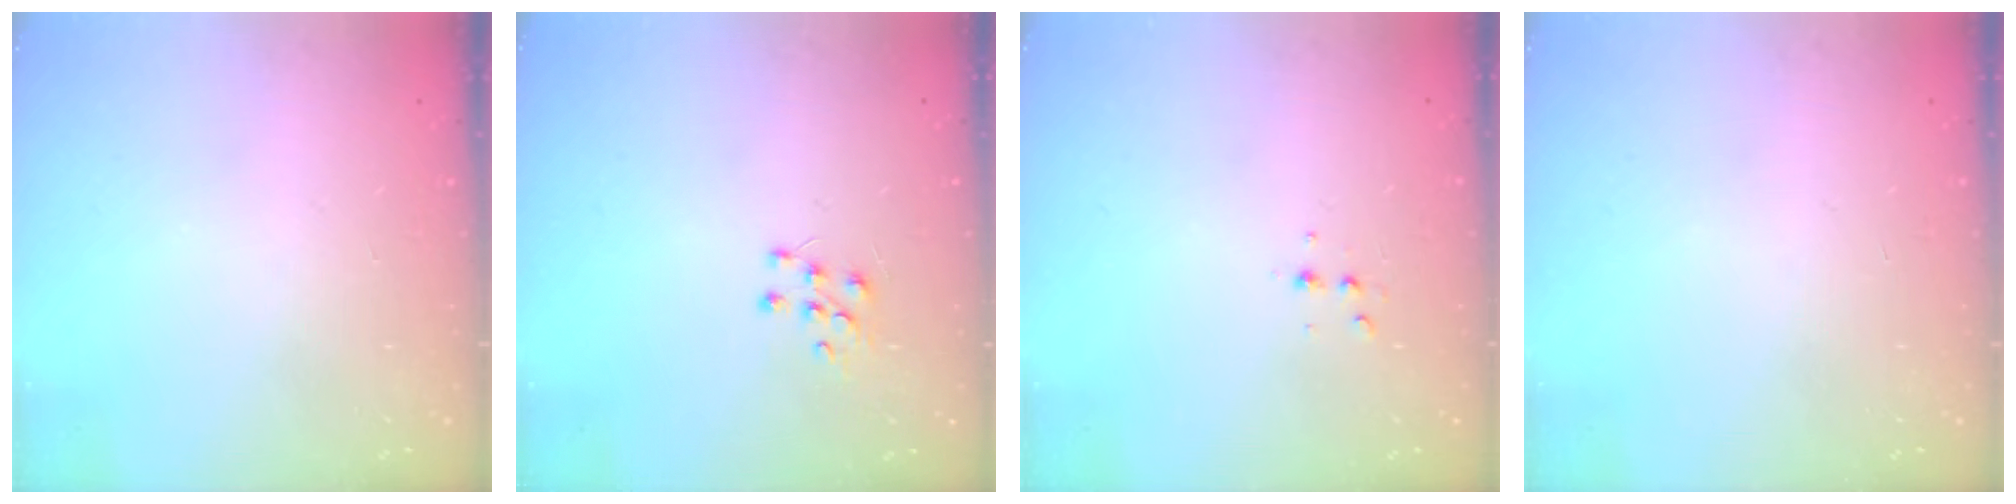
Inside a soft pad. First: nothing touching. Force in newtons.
{"total": 6.3, "press": 6.3, "slide": 0.5}
{"total": 3.7, "press": 3.5, "slide": 1.1}
{"total": 0.0}